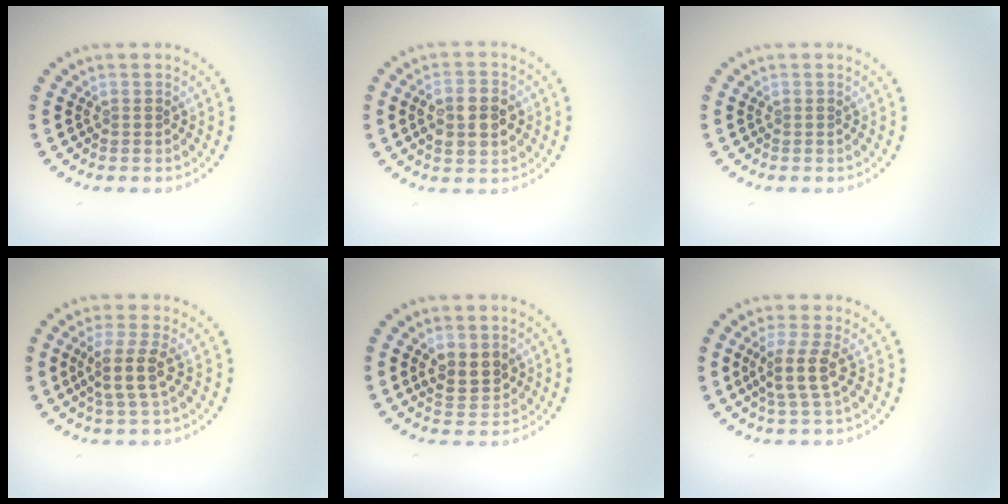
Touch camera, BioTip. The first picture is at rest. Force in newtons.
{"total": 4.3, "press": 4.3, "slide": 0.4}
{"total": 0.0}
{"total": 2.9, "press": 2.3, "slide": 1.7}
{"total": 3.0, "press": 2.9, "slide": 0.7}
{"total": 2.8, "press": 2.3, "slide": 1.6}